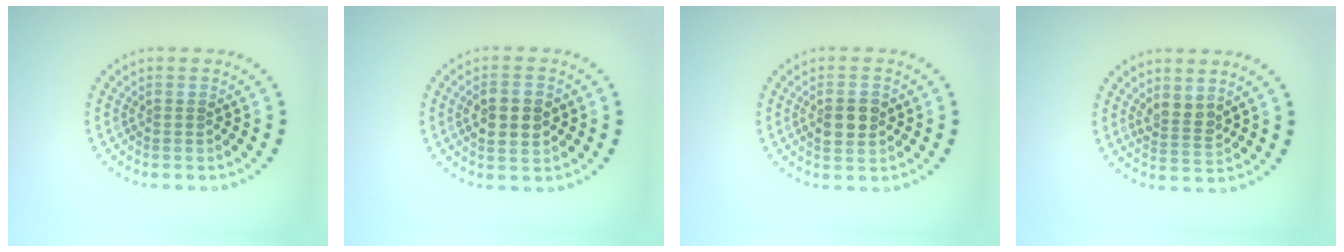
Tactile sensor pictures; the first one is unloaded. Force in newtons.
{"total": 3.3, "press": 3.3, "slide": 0.2}
{"total": 2.5, "press": 2.5, "slide": 0.2}
{"total": 2.1, "press": 1.7, "slide": 1.2}